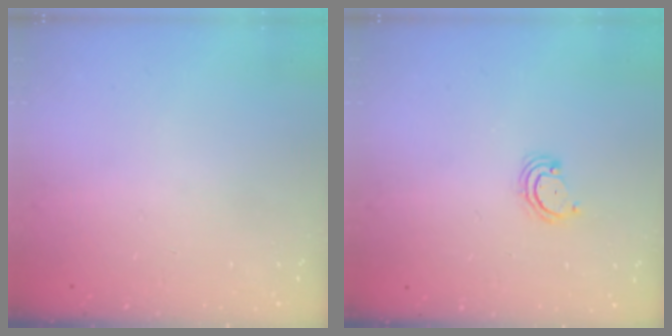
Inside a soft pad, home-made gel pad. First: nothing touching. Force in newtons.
{"total": 2.9, "press": 2.9, "slide": 0.3}